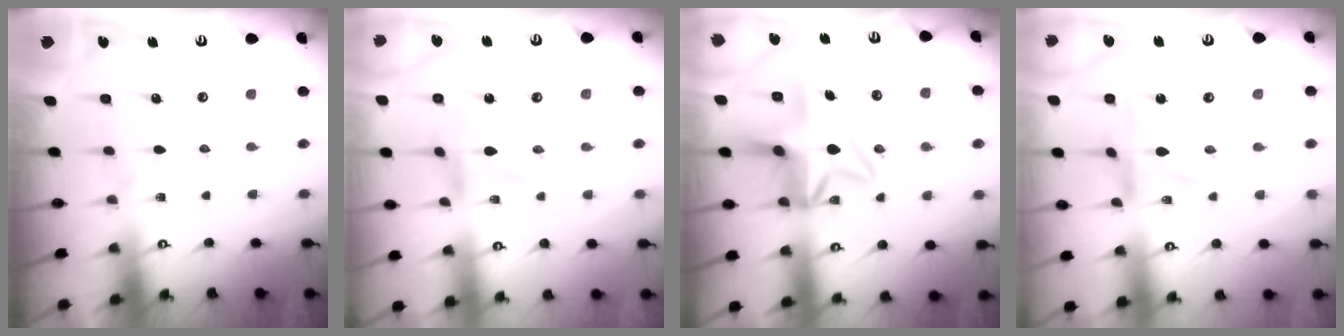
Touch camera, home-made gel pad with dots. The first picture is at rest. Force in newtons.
{"total": 0.6, "press": 0.6, "slide": 0.2}
{"total": 7.3, "press": 7.0, "slide": 2.1}
{"total": 0.0}